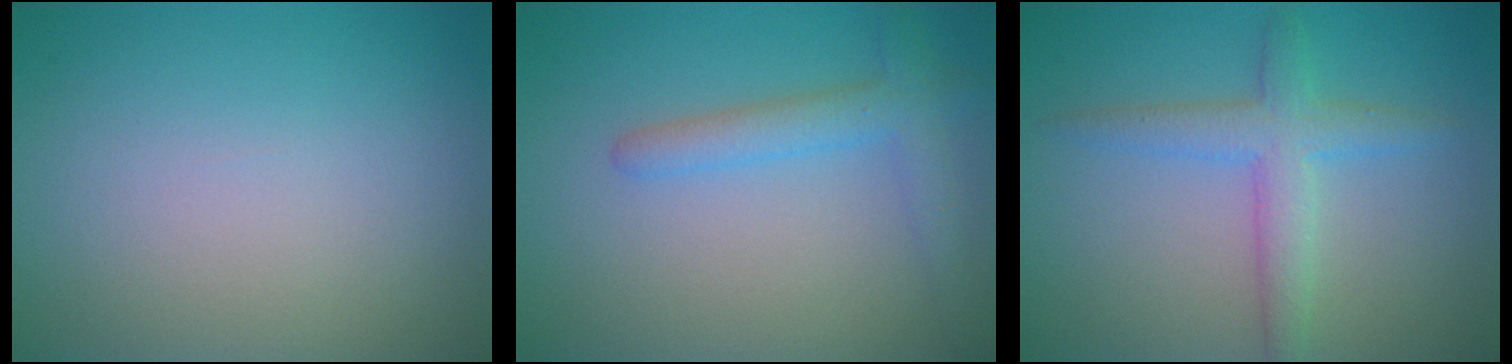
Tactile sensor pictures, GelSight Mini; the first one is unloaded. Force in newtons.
{"total": 2.9, "press": 2.9, "slide": 0.1}
{"total": 3.4, "press": 3.4, "slide": 0.0}